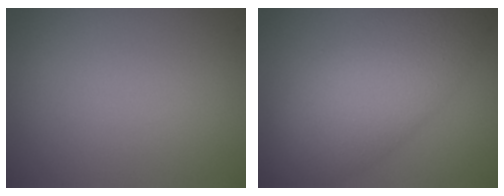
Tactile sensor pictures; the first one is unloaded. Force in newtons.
{"total": 8.6, "press": 8.5, "slide": 0.5}